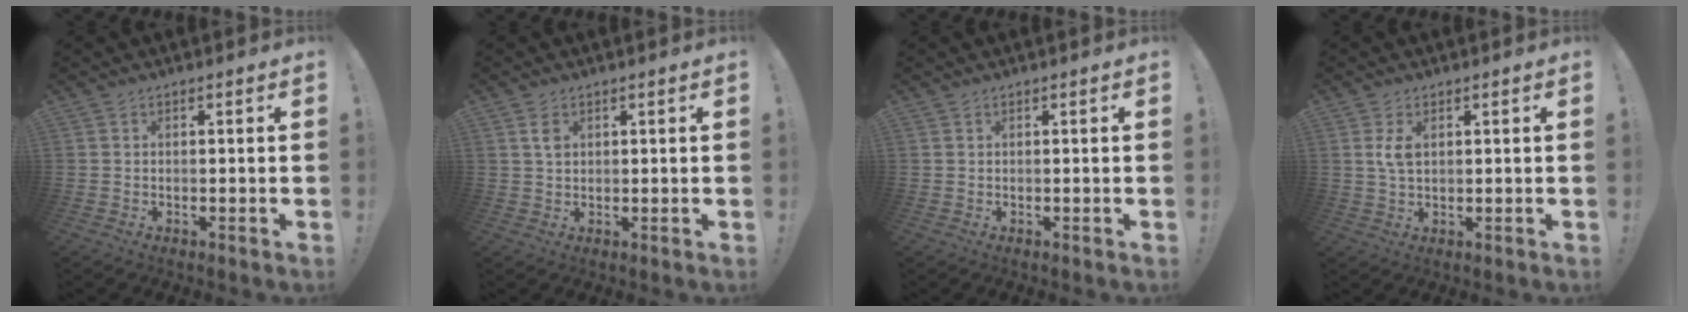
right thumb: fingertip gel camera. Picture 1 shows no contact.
{"total": 2.9, "force": [1.1, 1.8, 1.9], "torque": [-0.025, -0.002, 0.017]}
{"total": 0.0}
{"total": 4.3, "force": [1.3, 2.2, 3.4], "torque": [-0.061, -0.007, 0.020]}